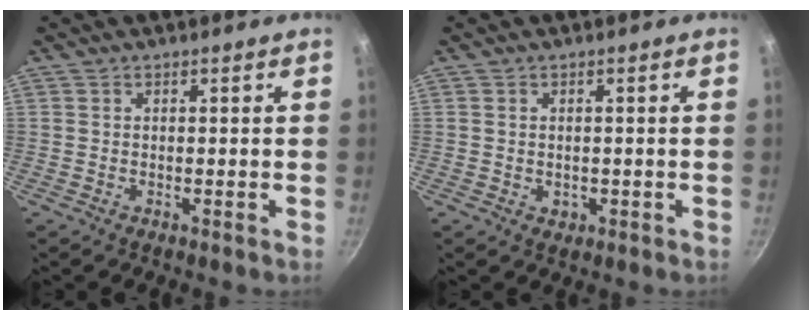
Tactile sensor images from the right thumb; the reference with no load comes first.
{"total": 1.5, "force": [-0.1, 1.2, 0.9], "torque": [-0.010, -0.001, 0.000]}